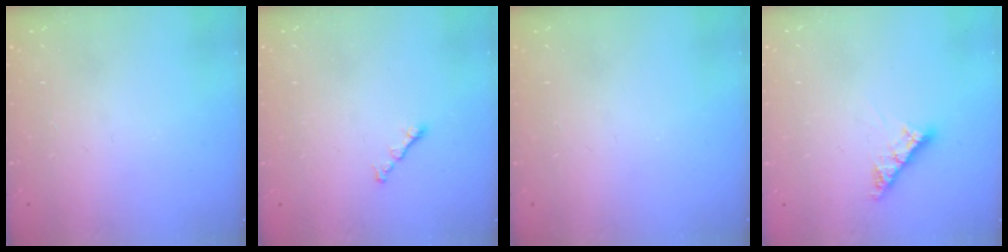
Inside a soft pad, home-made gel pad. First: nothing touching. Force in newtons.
{"total": 1.2, "press": 1.1, "slide": 0.5}
{"total": 0.0}
{"total": 6.9, "press": 6.8, "slide": 0.7}